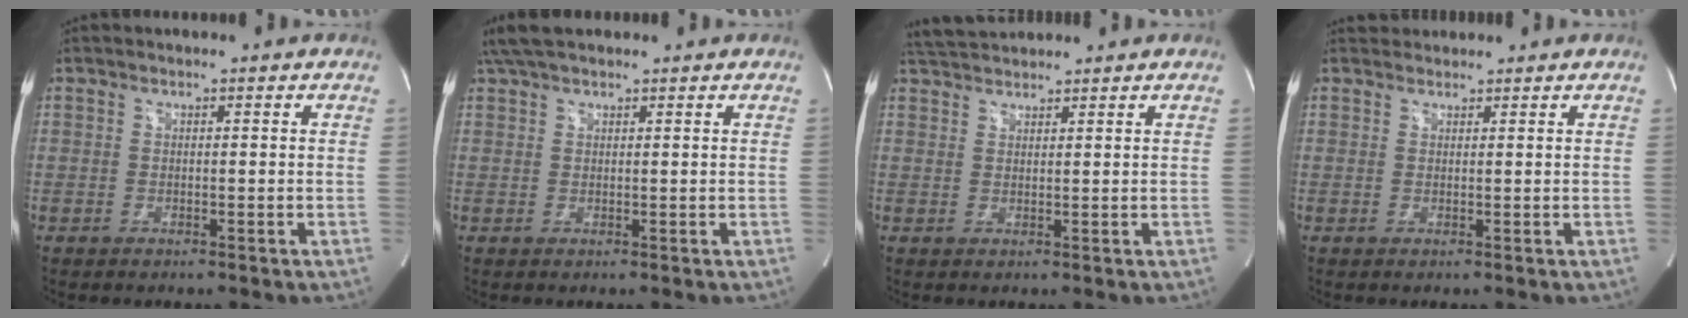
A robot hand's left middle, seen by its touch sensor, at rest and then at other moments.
{"total": 5.6, "force": [4.5, 1.6, 2.9], "torque": [-0.057, 0.036, 0.086]}
{"total": 4.0, "force": [3.9, 0.4, 0.8], "torque": [-0.024, 0.028, 0.076]}
{"total": 1.9, "force": [1.9, 0.6, -0.2], "torque": [-0.001, 0.022, 0.033]}